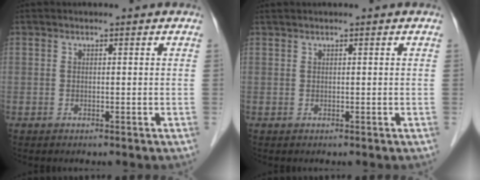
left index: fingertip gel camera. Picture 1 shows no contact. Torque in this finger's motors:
{"motor_torque": [0.03, 0.09, -0.02, -0.01]}